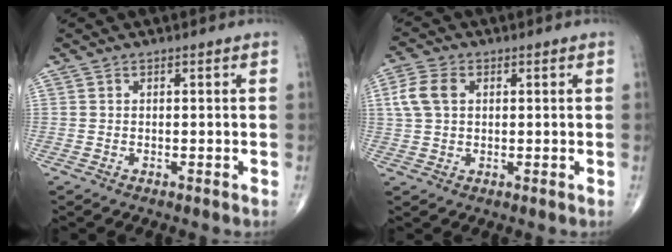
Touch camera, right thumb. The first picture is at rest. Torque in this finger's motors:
{"motor_torque": [-0.64, 0.82, 0.43, 0.08, 0.05]}